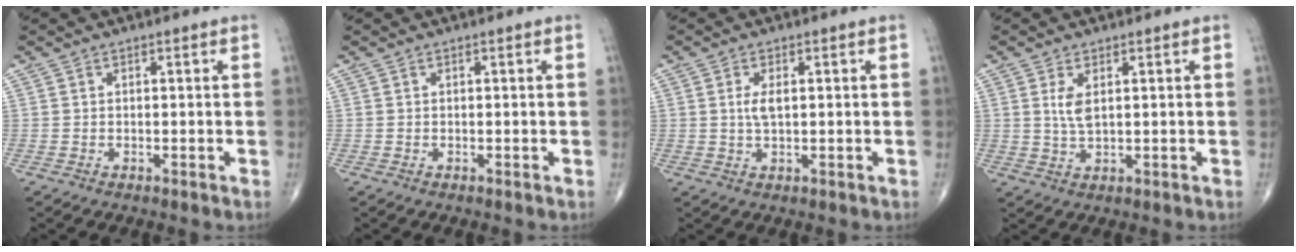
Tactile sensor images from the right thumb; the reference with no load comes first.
{"total": 0.0}
{"total": 3.0, "force": [0.5, 1.3, 2.6], "torque": [-0.053, -0.001, 0.011]}
{"total": 3.4, "force": [1.0, 1.3, 2.9], "torque": [-0.062, -0.006, 0.027]}